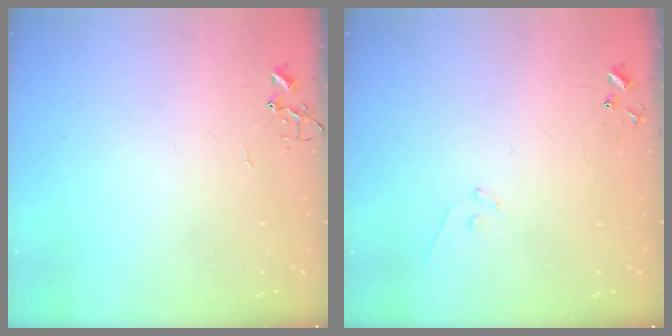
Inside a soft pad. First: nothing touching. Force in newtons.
{"total": 7.4, "press": 7.3, "slide": 0.6}